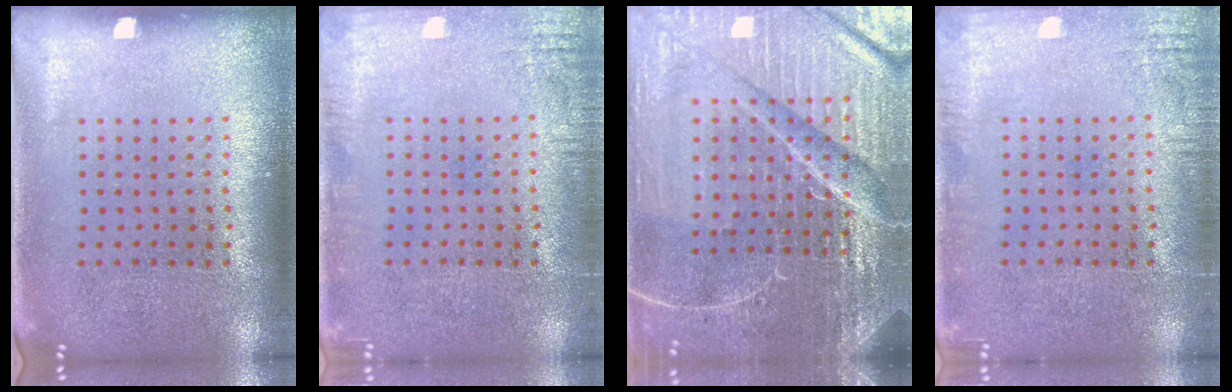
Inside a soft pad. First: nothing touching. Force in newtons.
{"total": 1.8, "press": 1.8, "slide": 0.1}
{"total": 6.5, "press": 5.8, "slide": 3.0}
{"total": 1.8, "press": 1.8, "slide": 0.1}